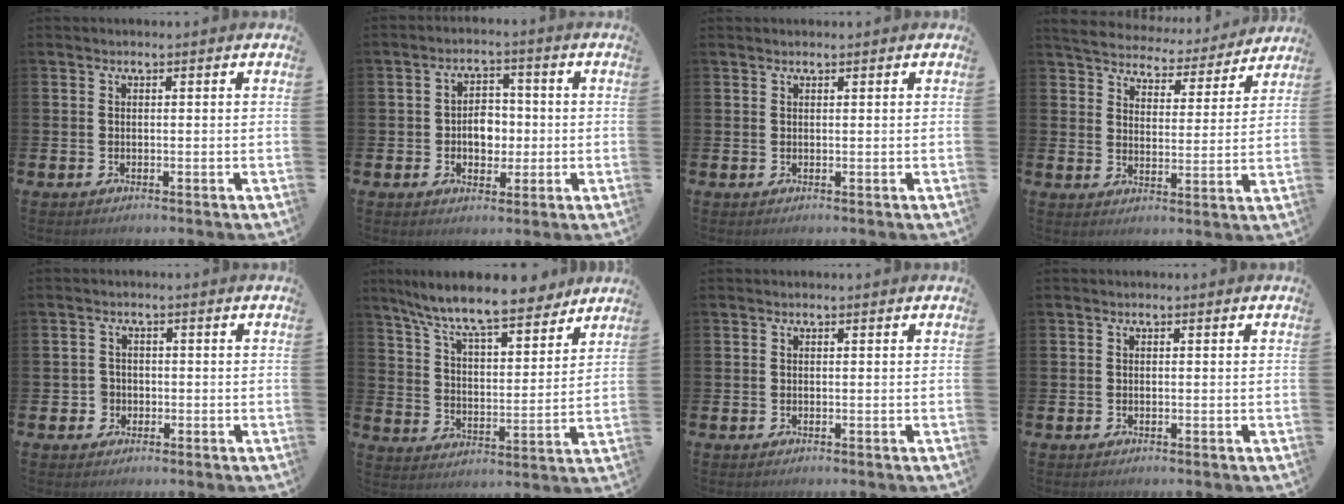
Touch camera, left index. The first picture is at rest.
{"total": 4.0, "force": [-0.4, 3.1, 2.5], "torque": [-0.040, 0.004, -0.015]}
{"total": 0.6, "force": [0.6, 0.1, 0.2], "torque": [-0.003, 0.001, 0.010]}
{"total": 5.4, "force": [5.3, 1.1, 0.6], "torque": [-0.037, -0.044, 0.088]}
{"total": 2.2, "force": [-0.6, 2.1, 0.1], "torque": [-0.012, 0.007, -0.018]}
{"total": 11.0, "force": [9.9, 1.7, 4.5], "torque": [-0.113, -0.058, 0.173]}
{"total": 0.0}
{"total": 0.0}